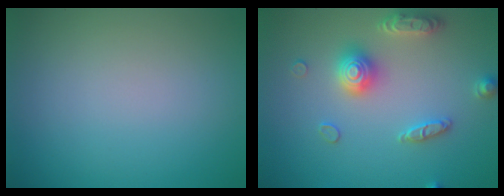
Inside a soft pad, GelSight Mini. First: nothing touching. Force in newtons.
{"total": 3.7, "press": 3.7, "slide": 0.7}